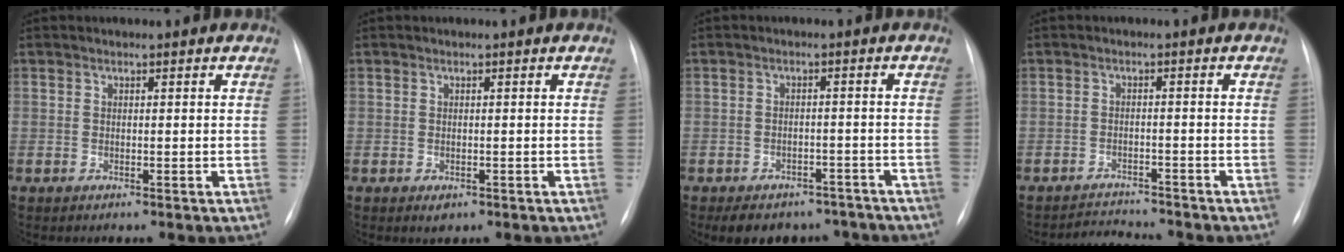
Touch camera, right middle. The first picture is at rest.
{"total": 1.2, "force": [-0.6, 0.8, 0.7], "torque": [-0.011, -0.001, -0.001]}
{"total": 10.8, "force": [-8.6, 5.9, 2.9], "torque": [-0.031, 0.012, -0.104]}
{"total": 4.2, "force": [-4.2, 0.3, 0.0], "torque": [-0.004, -0.004, -0.066]}